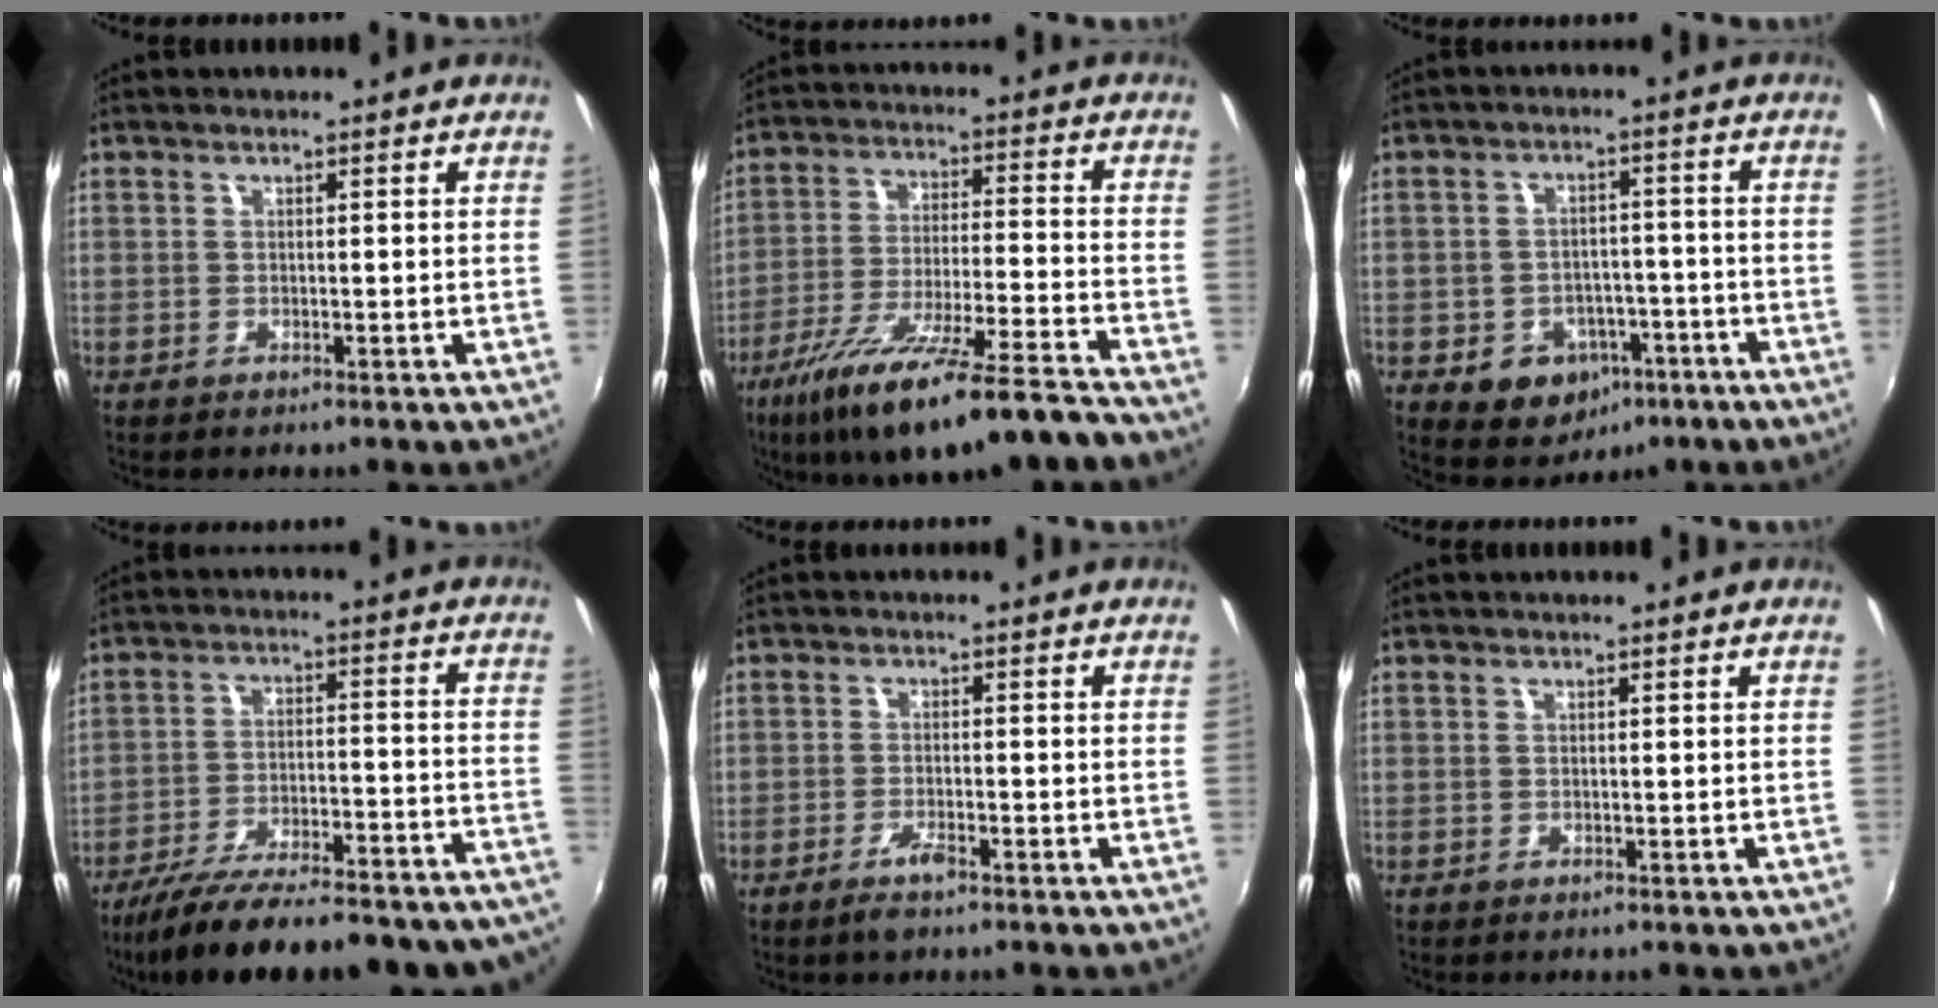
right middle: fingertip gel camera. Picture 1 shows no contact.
{"total": 20.9, "force": [-16.5, 1.9, 12.7], "torque": [-0.233, -0.057, -0.265]}
{"total": 10.7, "force": [-5.2, 8.3, 4.2], "torque": [-0.093, 0.021, -0.049]}
{"total": 29.1, "force": [-25.3, 6.0, 13.1], "torque": [-0.212, -0.037, -0.340]}
{"total": 3.0, "force": [-2.2, 0.7, 1.9], "torque": [-0.048, -0.004, -0.044]}
{"total": 0.0}